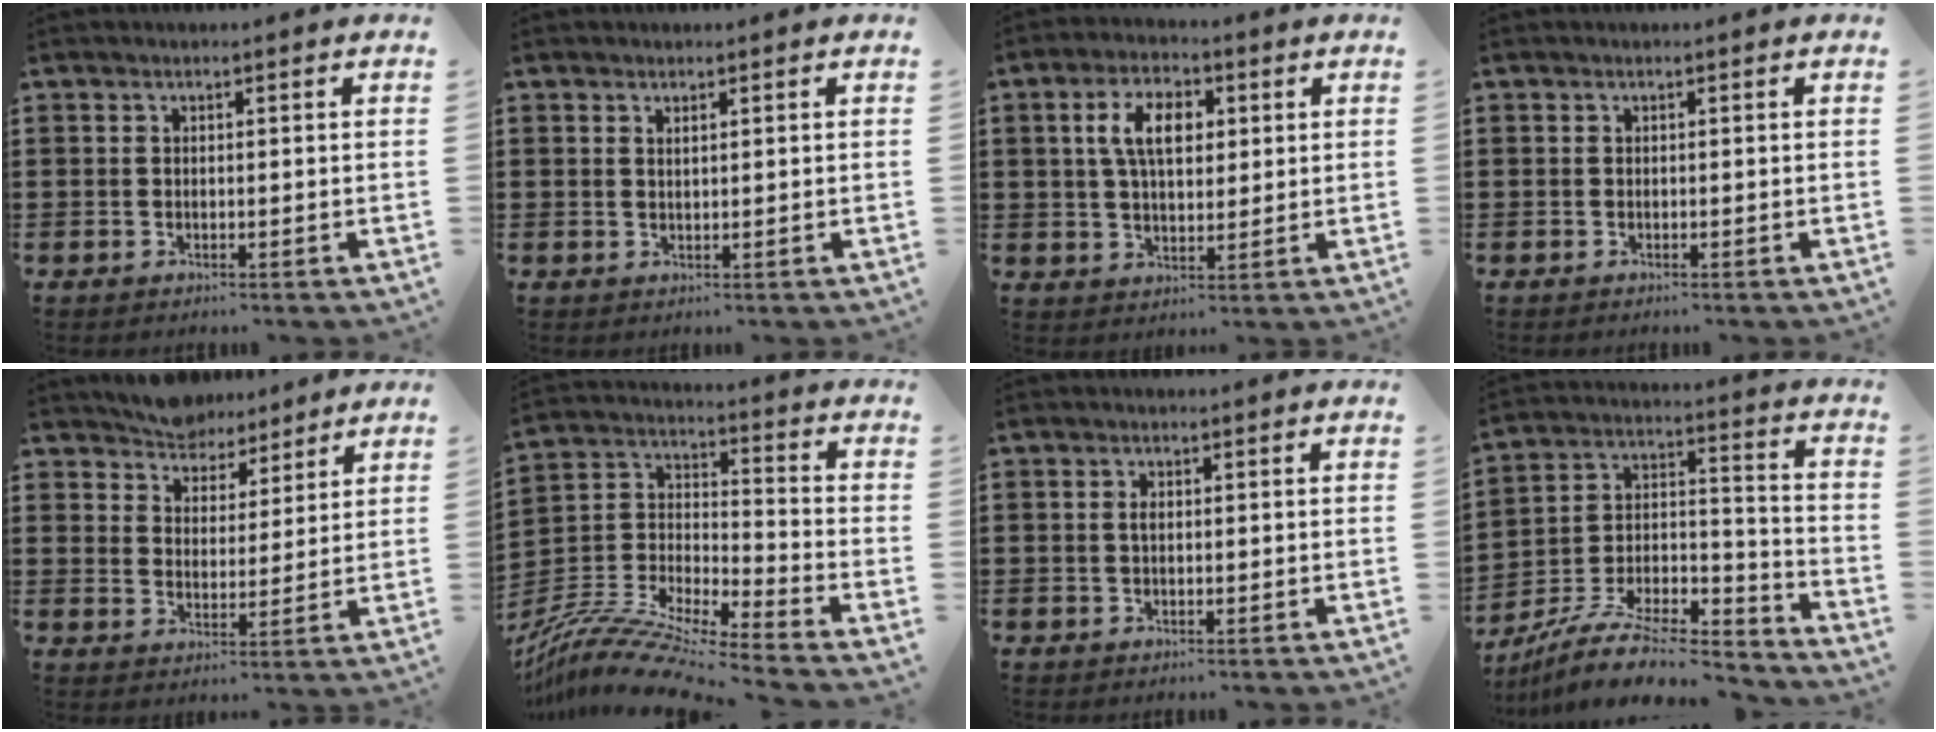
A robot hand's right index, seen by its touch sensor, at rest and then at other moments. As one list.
[{"total": 0.7, "force": [0.5, 0.2, 0.4], "torque": [-0.009, 0.001, 0.010]}, {"total": 7.2, "force": [1.9, 4.0, 5.6], "torque": [-0.116, 0.013, 0.029]}, {"total": 0.0}, {"total": 4.9, "force": [4.6, 1.4, -0.6], "torque": [-0.012, -0.017, 0.086]}, {"total": 10.7, "force": [-9.7, 0.9, 4.4], "torque": [-0.103, 0.006, -0.202]}, {"total": 1.1, "force": [0.1, 0.5, 1.0], "torque": [-0.020, 0.003, 0.001]}, {"total": 10.7, "force": [-9.0, 2.8, 5.0], "torque": [-0.084, 0.024, -0.172]}]